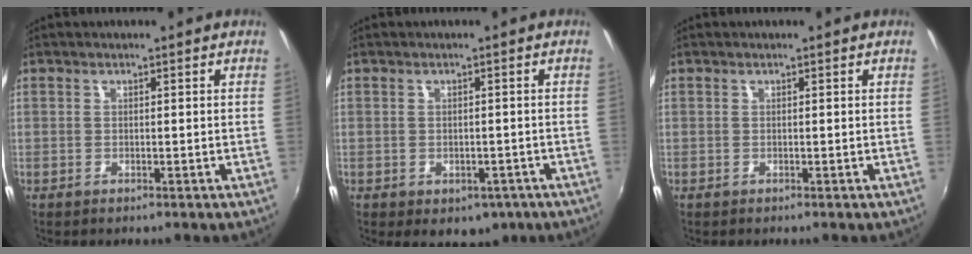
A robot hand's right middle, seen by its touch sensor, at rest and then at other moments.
{"total": 6.4, "force": [-3.4, 4.3, 3.3], "torque": [-0.060, -0.020, -0.034]}
{"total": 0.0}